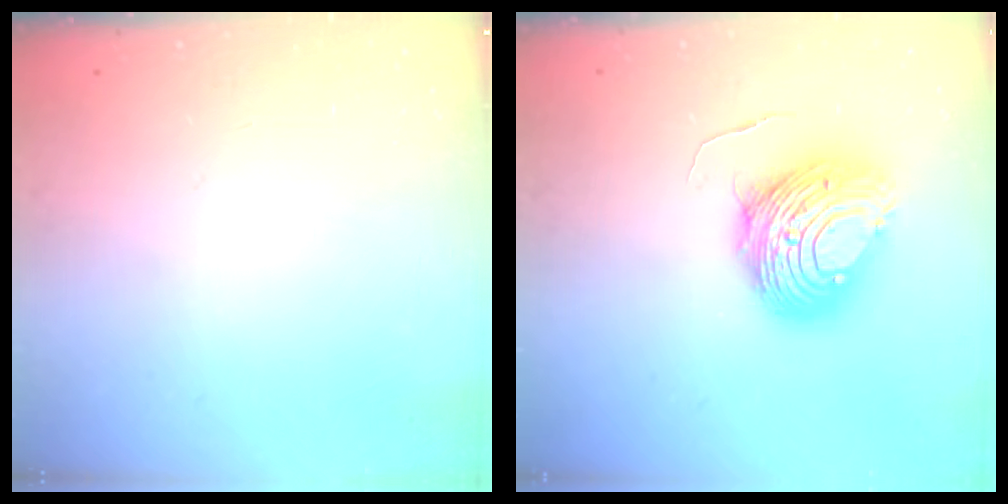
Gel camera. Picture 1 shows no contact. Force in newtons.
{"total": 12.1, "press": 12.1, "slide": 1.2}